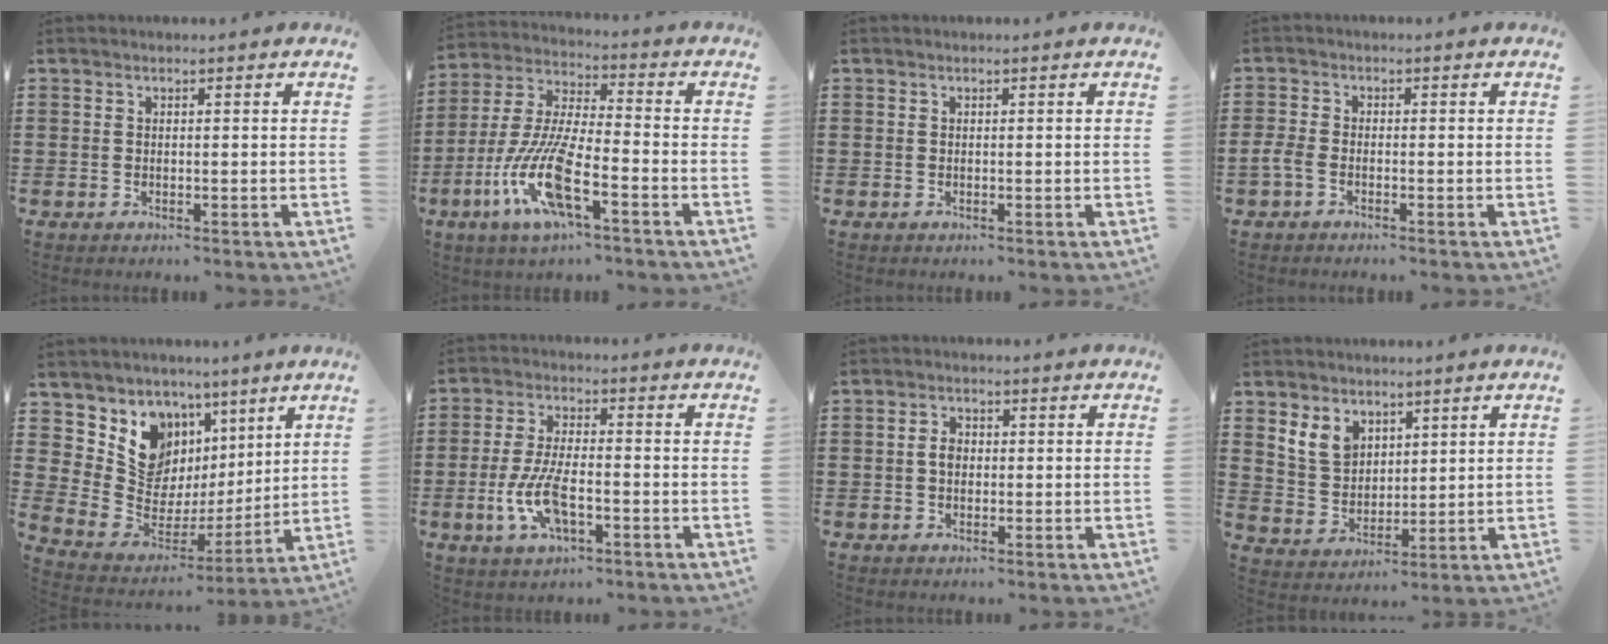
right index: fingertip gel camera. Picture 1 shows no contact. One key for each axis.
{"total": 12.1, "fx": -6.0, "fy": 2.5, "fz": 10.1, "tx": -0.244, "ty": -0.015, "tz": -0.125}
{"total": 0.0}
{"total": 2.2, "fx": -1.3, "fy": 1.0, "fz": 1.4, "tx": -0.040, "ty": -0.001, "tz": -0.029}
{"total": 9.7, "fx": 5.2, "fy": 7.9, "fz": 2.0, "tx": -0.076, "ty": -0.059, "tz": 0.101}
{"total": 8.0, "fx": -2.5, "fy": 3.2, "fz": 6.9, "tx": -0.156, "ty": -0.009, "tz": -0.049}
{"total": 2.3, "fx": -0.1, "fy": 1.6, "fz": 1.7, "tx": -0.034, "ty": 0.005, "tz": -0.003}
{"total": 6.1, "fx": 3.5, "fy": 4.5, "fz": 2.2, "tx": -0.067, "ty": 0.012, "tz": 0.067}